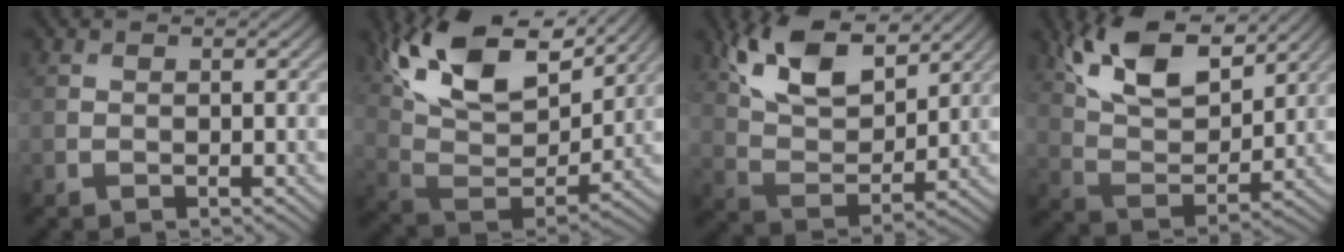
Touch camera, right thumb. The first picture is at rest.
{"total": 15.8, "force": [10.0, 7.2, 9.9], "torque": [-0.215, 0.020, 0.167]}
{"total": 11.7, "force": [7.5, 4.8, 7.7], "torque": [-0.163, 0.002, 0.140]}
{"total": 12.8, "force": [8.5, 4.9, 8.2], "torque": [-0.166, 0.003, 0.149]}